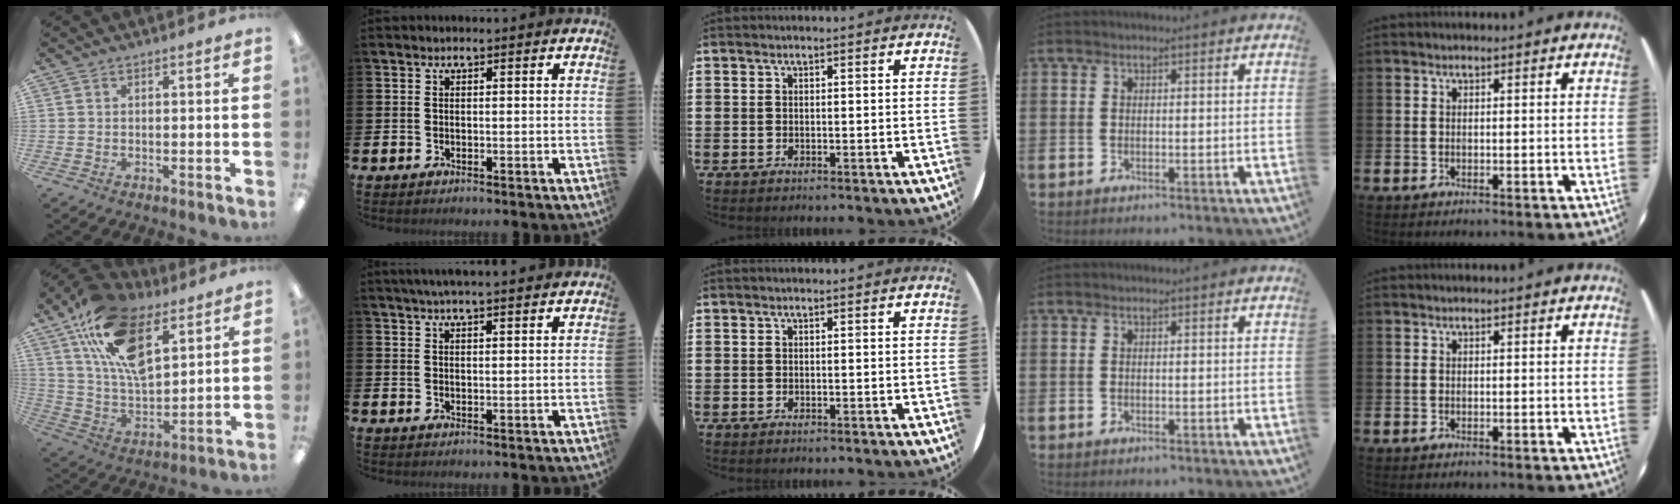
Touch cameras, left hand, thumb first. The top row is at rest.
{"thumb": {"total": 20.2, "force": [10.2, 10.8, 13.7], "torque": [-0.248, -0.030, 0.184]}, "index": {"total": 3.4, "force": [3.2, -0.1, 1.1], "torque": [-0.029, -0.005, 0.059]}}